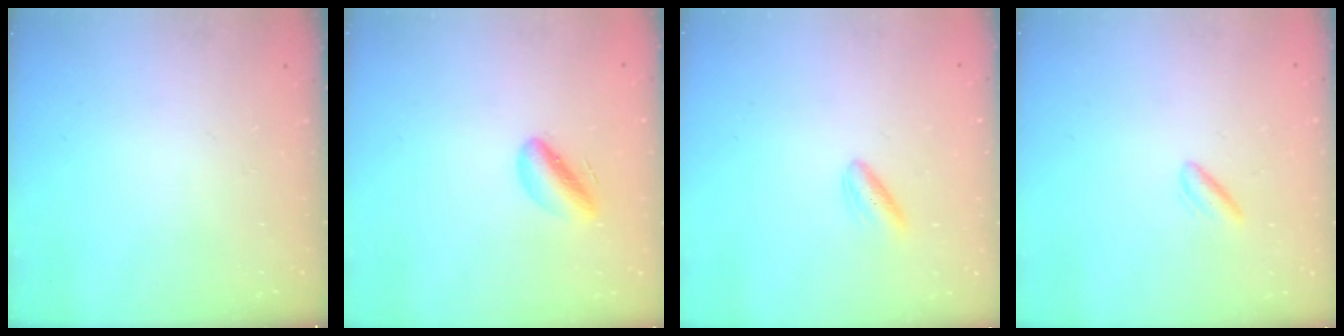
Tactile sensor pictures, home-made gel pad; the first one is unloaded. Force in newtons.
{"total": 6.1, "press": 5.9, "slide": 1.8}
{"total": 3.5, "press": 3.1, "slide": 1.5}
{"total": 2.3, "press": 2.0, "slide": 1.3}